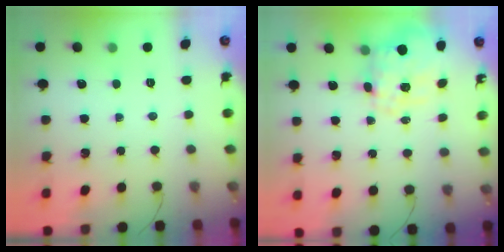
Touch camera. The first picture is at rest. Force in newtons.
{"total": 3.7, "press": 3.2, "slide": 1.9}